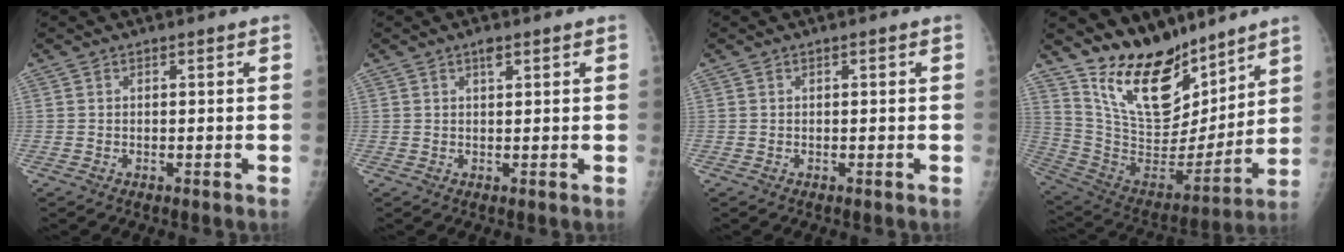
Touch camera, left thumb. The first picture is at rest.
{"total": 1.6, "force": [1.0, 0.7, 1.1], "torque": [-0.013, -0.002, 0.014]}
{"total": 0.0}
{"total": 20.2, "force": [15.1, 9.5, 9.5], "torque": [-0.117, -0.103, 0.273]}